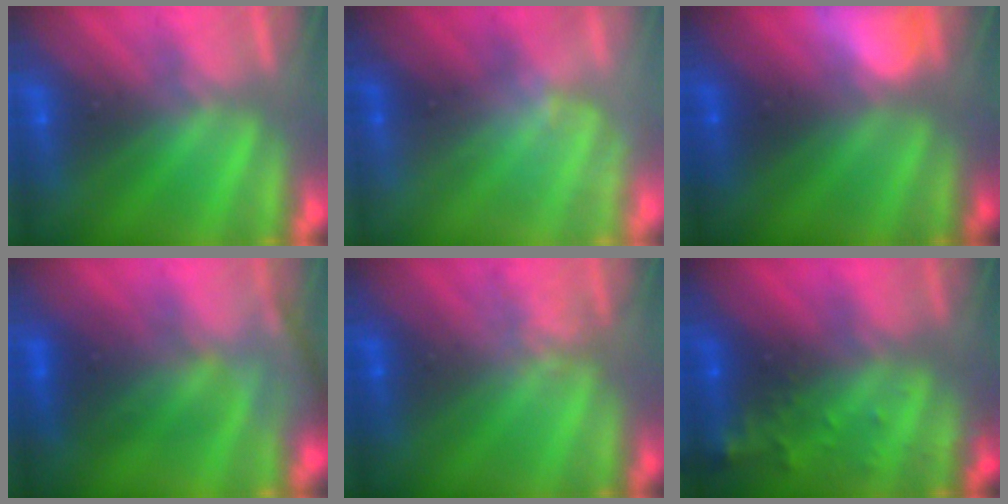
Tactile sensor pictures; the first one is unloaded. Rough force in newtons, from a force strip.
{"total": 1.3}
{"total": 2.7}
{"total": 2.7}
{"total": 1.8}
{"total": 6.8}